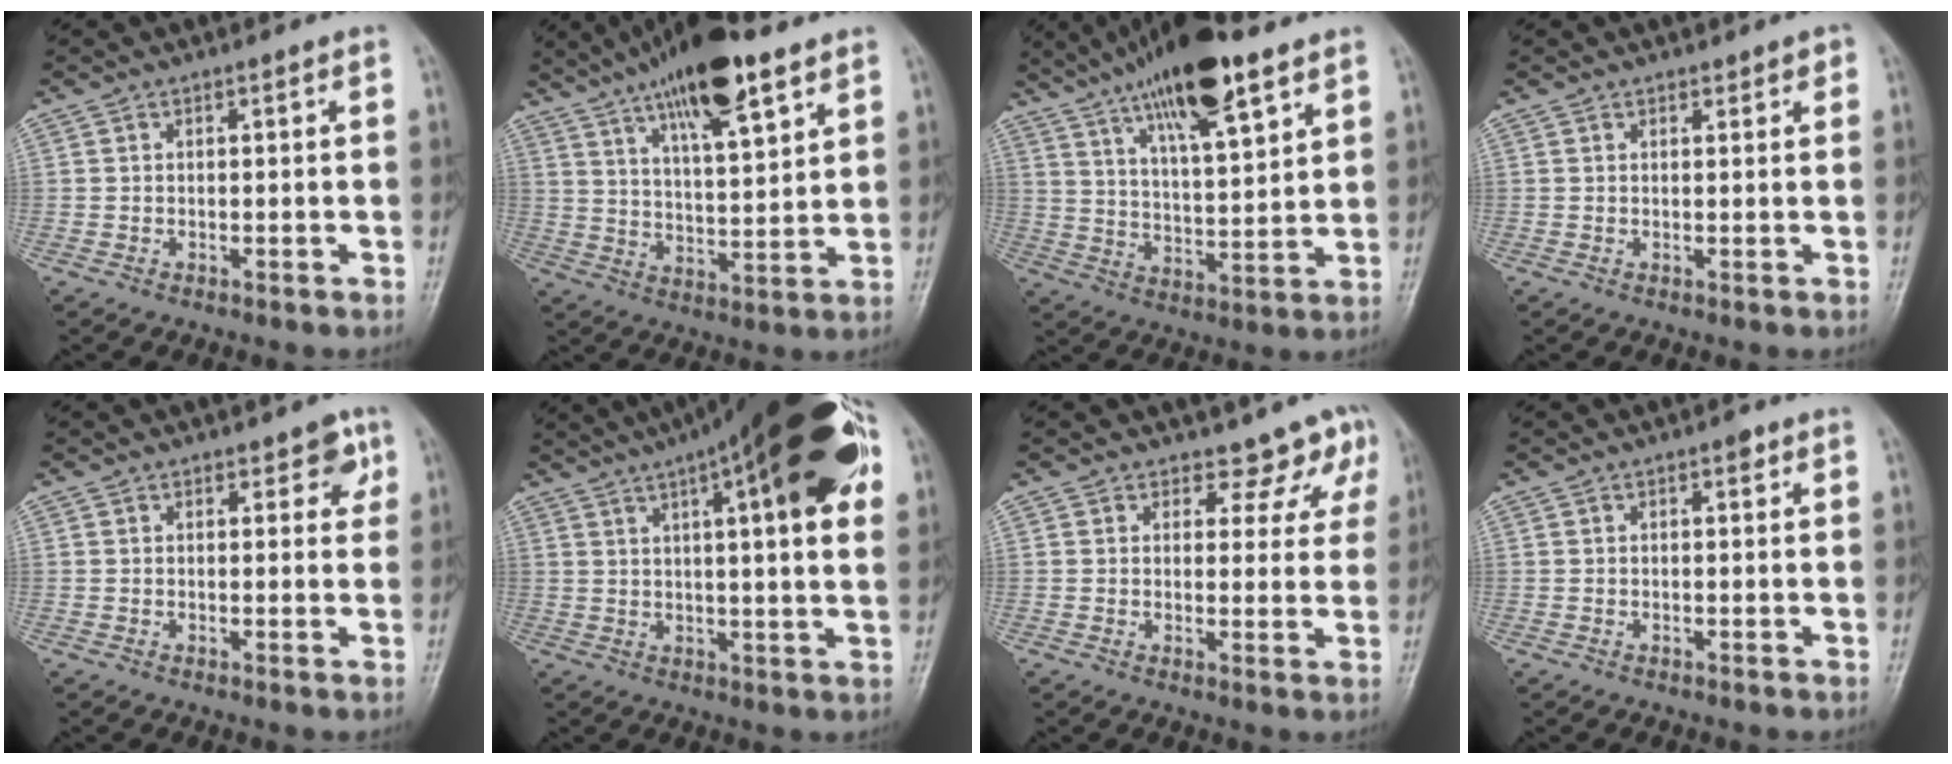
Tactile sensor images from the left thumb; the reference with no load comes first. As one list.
[{"total": 17.2, "force": [10.6, 4.8, 12.7], "torque": [-0.194, -0.037, 0.181]}, {"total": 18.2, "force": [11.4, 4.8, 13.3], "torque": [-0.210, -0.040, 0.196]}, {"total": 1.4, "force": [1.0, 0.8, 0.5], "torque": [0.006, -0.004, 0.009]}, {"total": 3.2, "force": [1.8, 2.0, 1.9], "torque": [0.004, -0.005, 0.018]}, {"total": 24.3, "force": [10.4, 6.4, 21.1], "torque": [-0.298, 0.012, 0.143]}, {"total": 6.8, "force": [5.5, 3.8, 1.1], "torque": [0.030, -0.030, 0.047]}, {"total": 1.1, "force": [0.6, 0.5, 0.8], "torque": [-0.006, 0.001, 0.005]}]